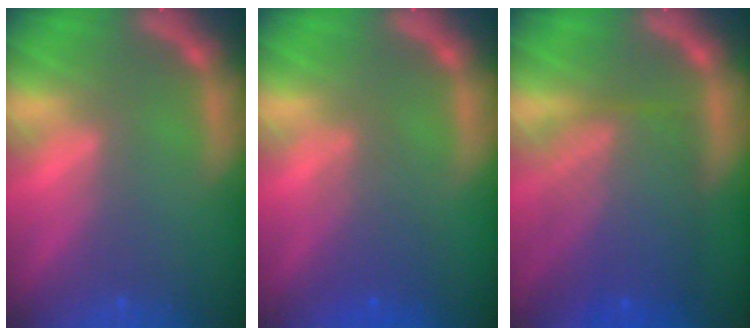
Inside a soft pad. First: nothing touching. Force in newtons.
{"total": 3.0}
{"total": 8.6}